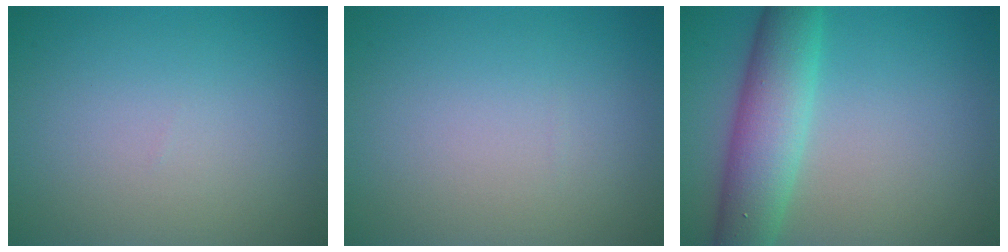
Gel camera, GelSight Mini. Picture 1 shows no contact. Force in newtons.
{"total": 0.0}
{"total": 6.6, "press": 6.5, "slide": 0.2}